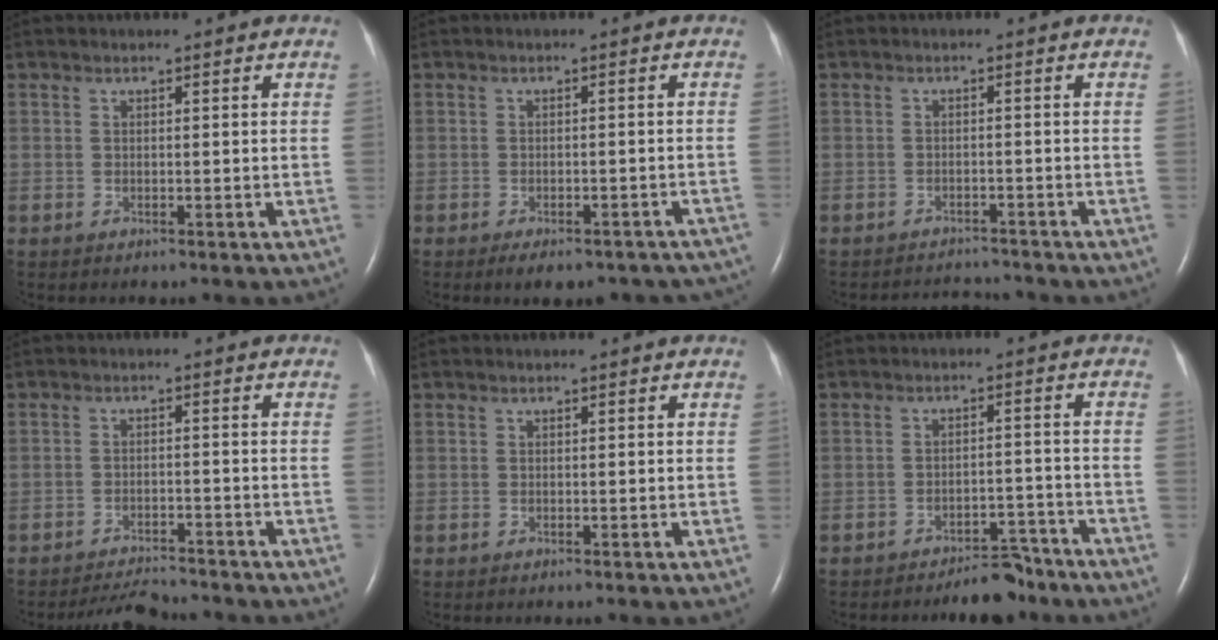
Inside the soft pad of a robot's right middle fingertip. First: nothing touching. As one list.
[{"total": 12.1, "force": [-10.2, 4.5, 4.6], "torque": [-0.055, 0.016, -0.111]}, {"total": 3.8, "force": [-3.8, 0.4, -0.5], "torque": [0.001, -0.001, -0.057]}, {"total": 4.7, "force": [-4.7, 0.3, 0.3], "torque": [-0.011, -0.011, -0.079]}, {"total": 0.0}, {"total": 5.7, "force": [-5.2, 1.9, 1.6], "torque": [-0.014, 0.007, -0.078]}]